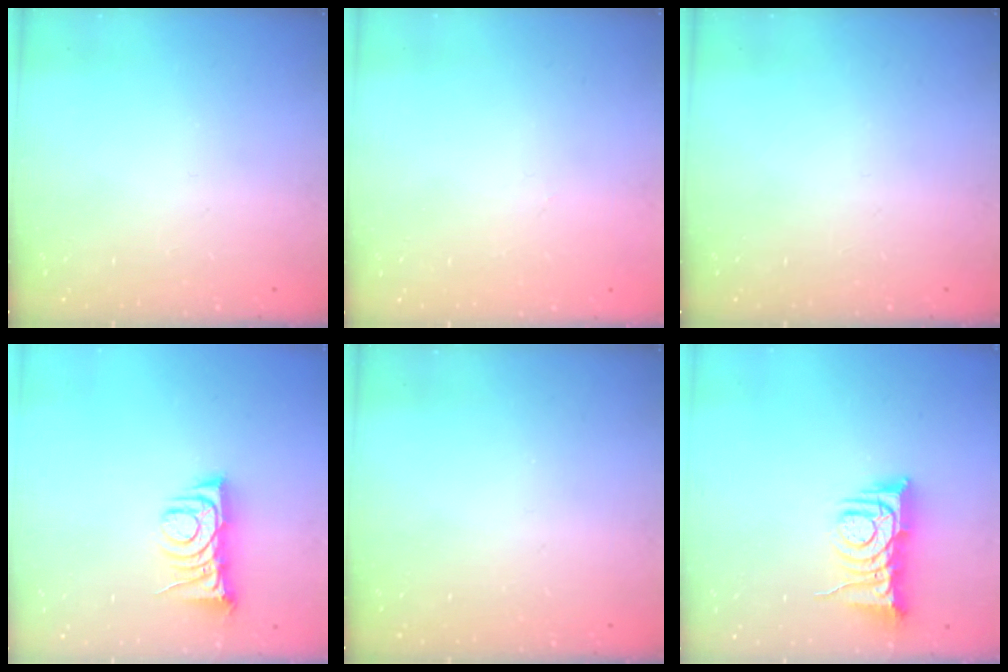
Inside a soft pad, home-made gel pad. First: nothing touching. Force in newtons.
{"total": 0.0}
{"total": 0.0}
{"total": 7.1, "press": 7.0, "slide": 1.0}
{"total": 0.0}
{"total": 8.8, "press": 8.8, "slide": 0.4}